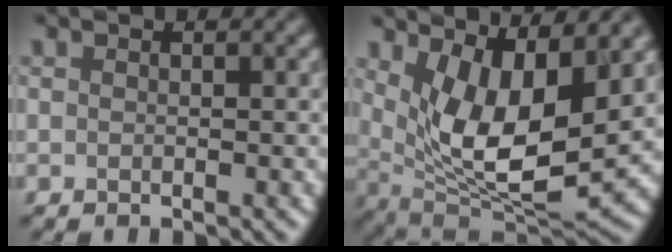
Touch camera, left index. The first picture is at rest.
{"total": 8.8, "force": [1.7, 3.8, 7.8], "torque": [-0.150, -0.026, 0.056]}